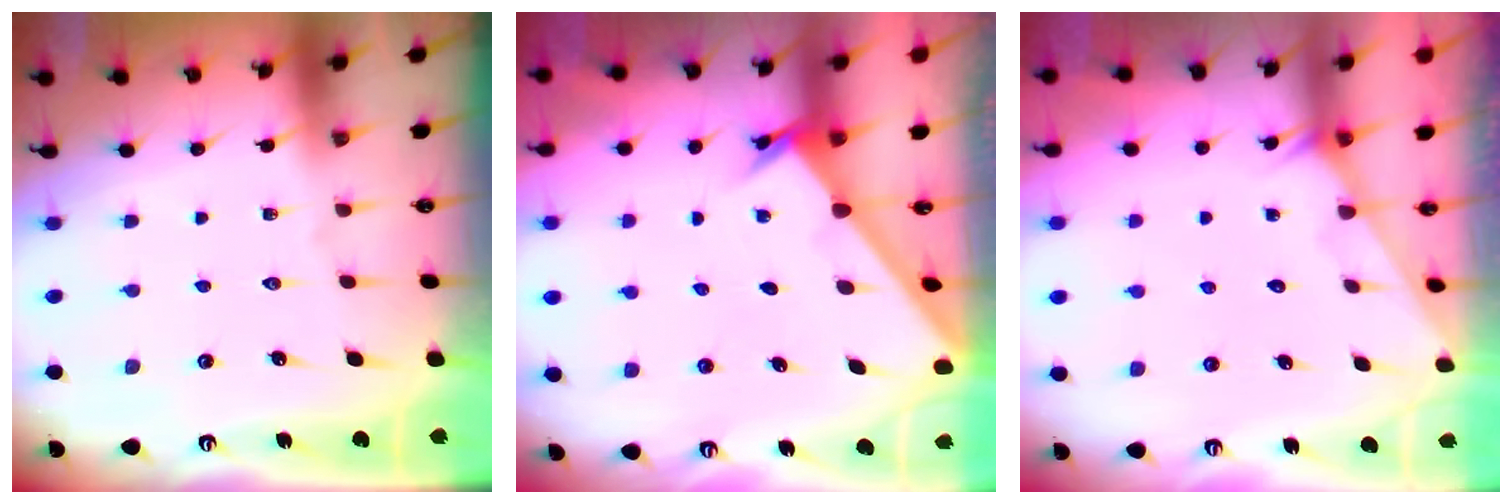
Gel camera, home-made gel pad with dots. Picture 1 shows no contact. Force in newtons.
{"total": 1.9, "press": 1.9, "slide": 0.1}
{"total": 1.3, "press": 1.3, "slide": 0.1}